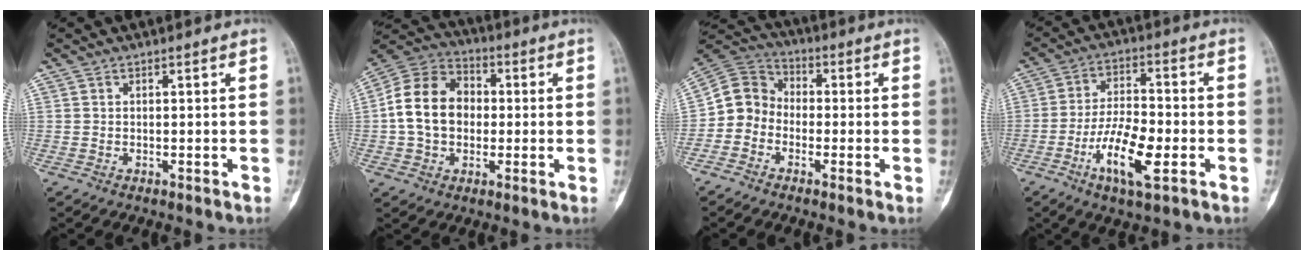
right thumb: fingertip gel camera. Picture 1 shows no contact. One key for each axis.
{"total": 14.0, "fx": -0.1, "fy": 10.8, "fz": 9.0, "tx": -0.145, "ty": 0.034, "tz": -0.009}
{"total": 7.9, "fx": -2.0, "fy": 7.0, "fz": 3.0, "tx": -0.038, "ty": 0.045, "tz": -0.055}
{"total": 11.6, "fx": -4.1, "fy": 4.0, "fz": 10.0, "tx": -0.189, "ty": 0.013, "tz": -0.074}